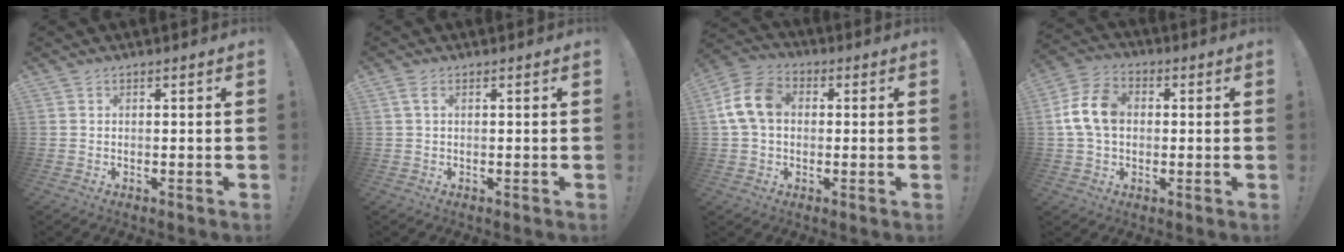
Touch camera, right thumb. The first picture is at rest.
{"total": 2.0, "force": [0.7, 0.7, 1.7], "torque": [-0.038, 0.005, 0.014]}
{"total": 12.3, "force": [1.8, 8.9, 8.2], "torque": [-0.156, 0.012, 0.038]}
{"total": 12.3, "force": [1.3, 8.8, 8.5], "torque": [-0.148, 0.011, 0.027]}